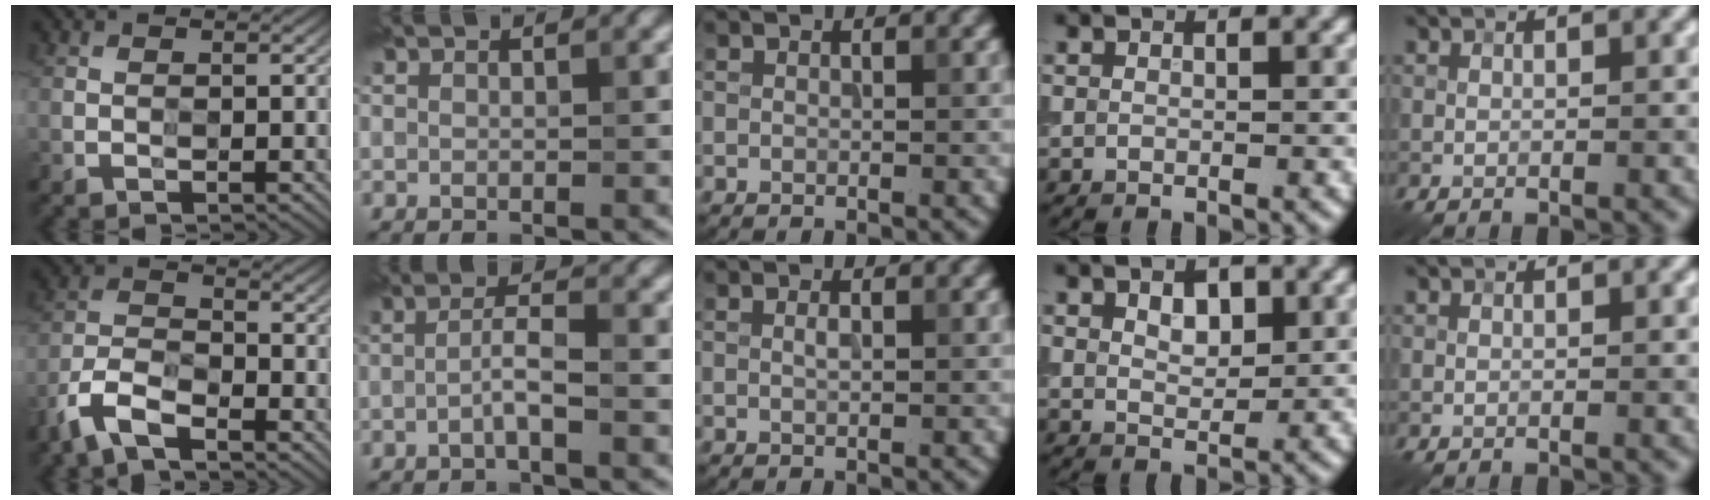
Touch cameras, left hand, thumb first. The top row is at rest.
{"thumb": {"total": 7.2, "force": [-5.7, 2.6, 3.6], "torque": [-0.071, -0.005, -0.124]}, "index": {"total": 1.9, "force": [-0.8, 0.0, 1.8], "torque": [-0.035, 0.011, -0.020]}, "middle": {"total": 0.7, "force": [0.1, 0.3, 0.7], "torque": [-0.014, 0.001, 0.003]}, "ring": {"total": 2.6, "force": [1.1, 1.4, 1.8], "torque": [-0.028, 0.002, 0.019]}}